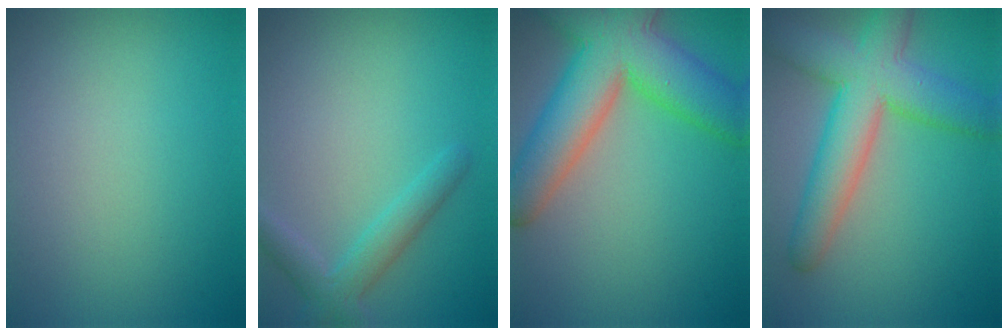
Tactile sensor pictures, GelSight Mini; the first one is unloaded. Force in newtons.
{"total": 2.8, "press": 2.8, "slide": 0.0}
{"total": 10.4, "press": 10.4, "slide": 0.4}
{"total": 7.8, "press": 7.8, "slide": 0.3}